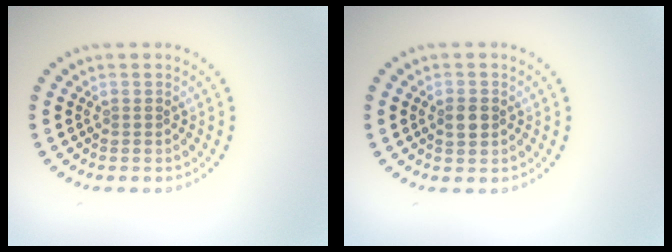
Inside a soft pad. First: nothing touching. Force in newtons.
{"total": 1.7, "press": 1.7, "slide": 0.1}